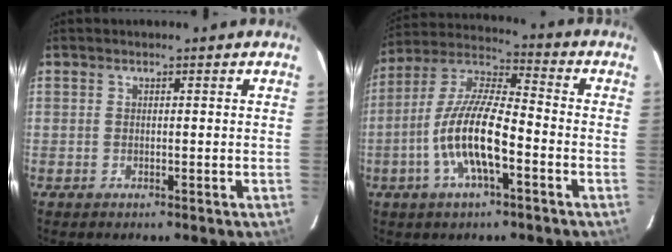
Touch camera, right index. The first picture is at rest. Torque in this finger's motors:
{"motor_torque": [1.81, -0.32, 1.05, 0.21]}